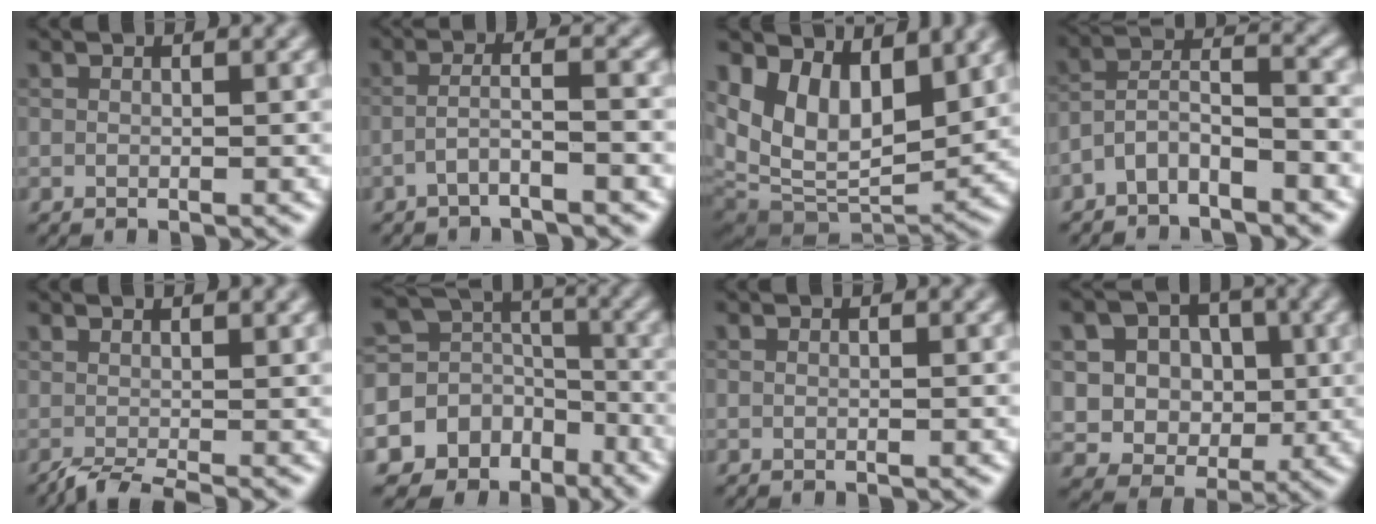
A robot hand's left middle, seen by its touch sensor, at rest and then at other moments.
{"total": 2.9, "force": [-1.5, 0.4, 2.5], "torque": [-0.043, 0.015, -0.038]}
{"total": 10.2, "force": [3.6, 6.1, 7.3], "torque": [-0.133, -0.019, 0.066]}
{"total": 4.0, "force": [-2.7, 1.4, 2.7], "torque": [-0.053, 0.009, -0.060]}
{"total": 2.6, "force": [-0.6, 0.8, 2.4], "torque": [-0.027, -0.003, -0.020]}
{"total": 10.3, "force": [-5.5, 8.1, 3.0], "torque": [-0.060, -0.004, -0.098]}
{"total": 0.0}
{"total": 7.5, "force": [1.7, 6.3, 3.7], "torque": [-0.053, 0.013, 0.021]}